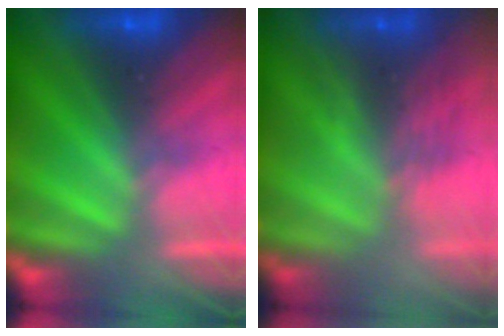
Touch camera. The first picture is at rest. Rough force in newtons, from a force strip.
{"total": 3.0}